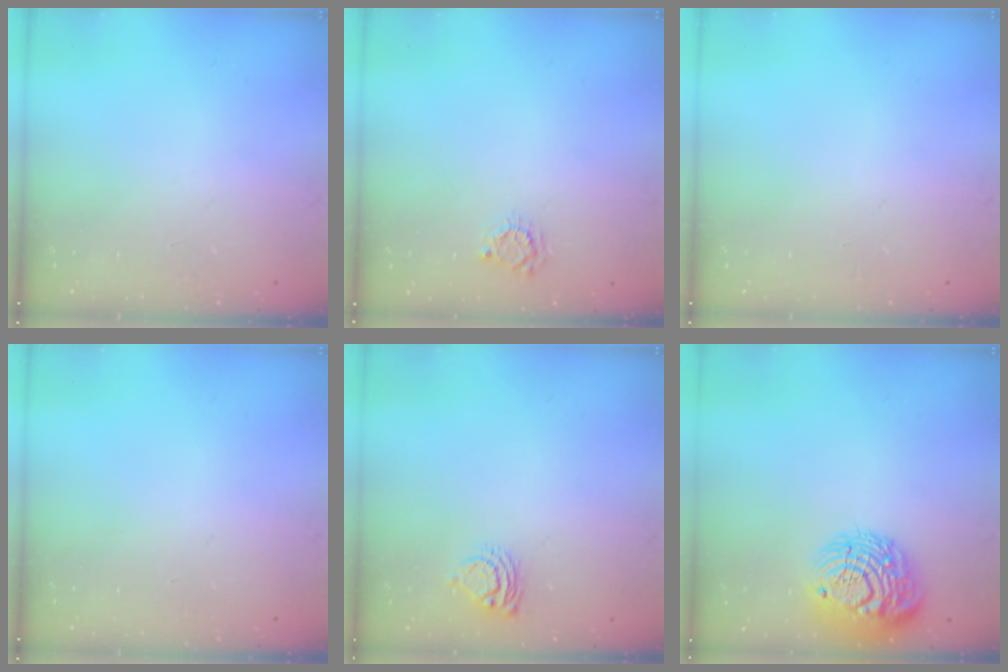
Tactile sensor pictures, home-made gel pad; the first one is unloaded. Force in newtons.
{"total": 3.4, "press": 3.3, "slide": 0.4}
{"total": 0.0}
{"total": 0.0}
{"total": 6.4, "press": 6.4, "slide": 0.4}
{"total": 13.3, "press": 13.3, "slide": 0.8}